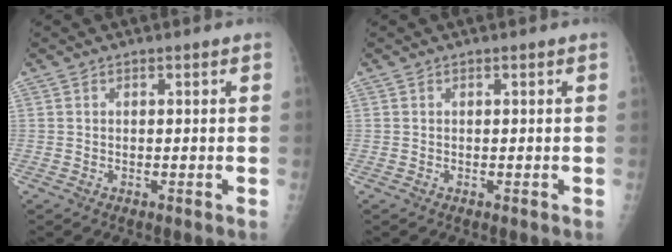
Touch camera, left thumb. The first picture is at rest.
{"total": 0.0}